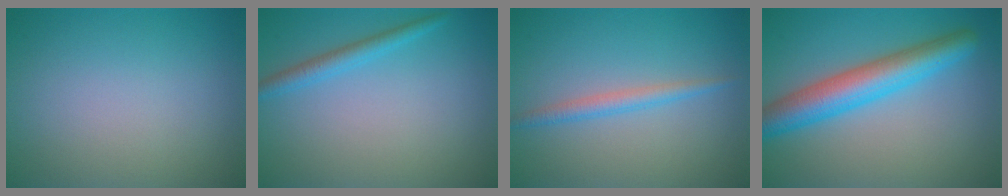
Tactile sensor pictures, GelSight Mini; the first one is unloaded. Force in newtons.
{"total": 2.0, "press": 2.0, "slide": 0.1}
{"total": 1.8, "press": 1.8, "slide": 0.1}
{"total": 6.2, "press": 6.2, "slide": 0.3}